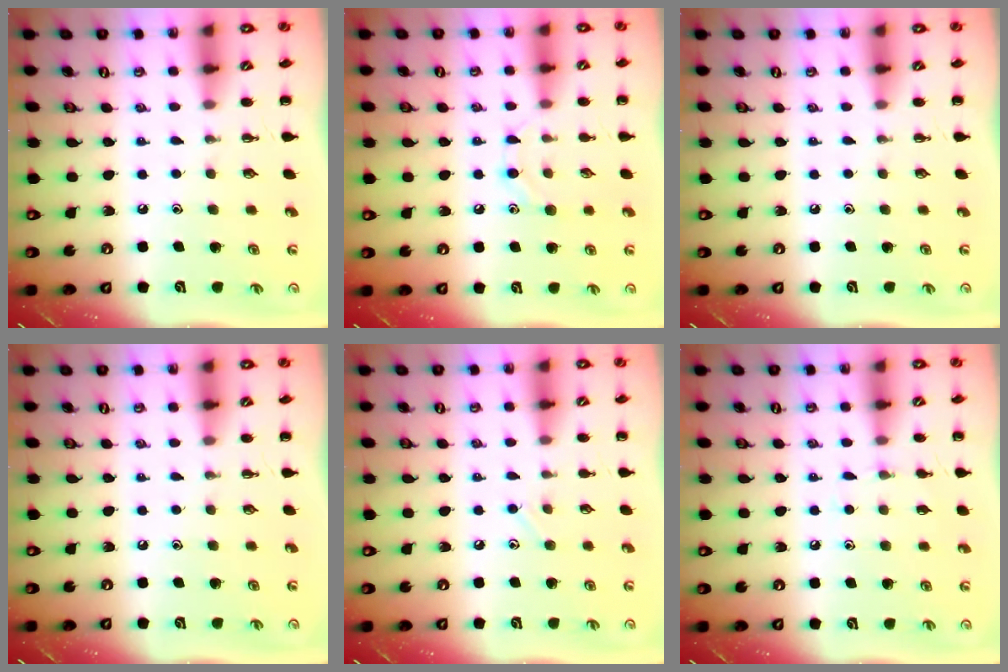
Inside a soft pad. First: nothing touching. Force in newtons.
{"total": 6.9, "press": 6.7, "slide": 1.3}
{"total": 0.0}
{"total": 0.0}
{"total": 4.4, "press": 4.2, "slide": 1.5}
{"total": 5.5, "press": 5.3, "slide": 1.6}